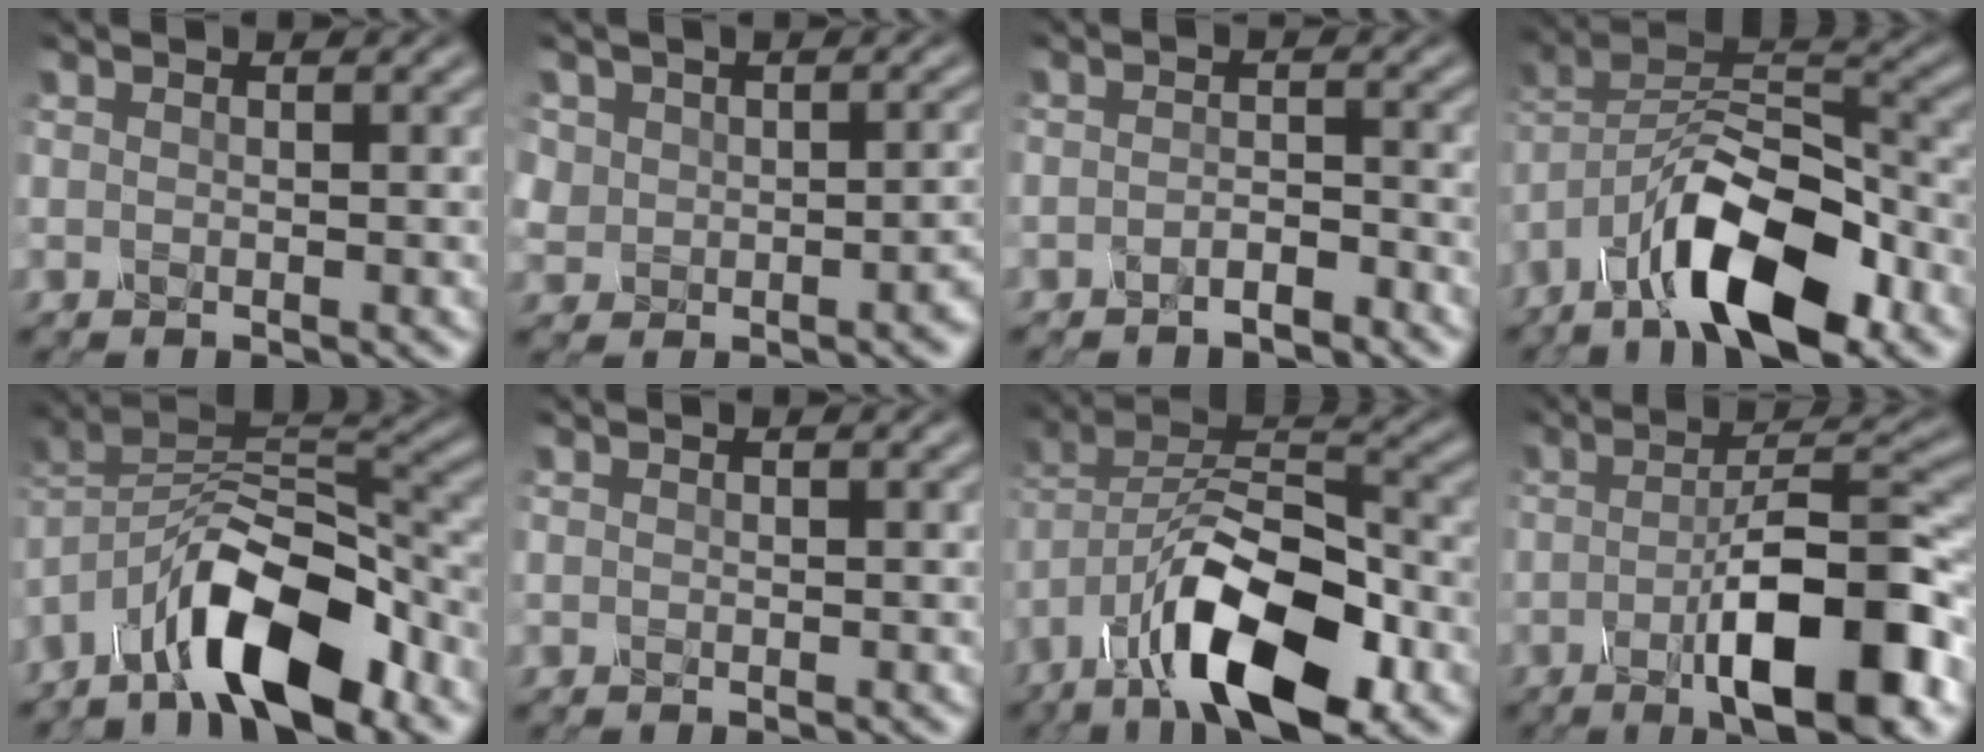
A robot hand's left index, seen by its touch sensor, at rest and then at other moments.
{"total": 2.5, "force": [-0.3, 2.5, 0.4], "torque": [0.004, -0.004, 0.004]}
{"total": 1.3, "force": [-1.3, 0.0, 0.2], "torque": [-0.009, 0.002, -0.020]}
{"total": 11.1, "force": [-7.2, 3.8, 7.5], "torque": [-0.131, 0.009, -0.133]}
{"total": 10.2, "force": [-7.1, 3.3, 6.6], "torque": [-0.103, 0.012, -0.134]}
{"total": 0.0}
{"total": 11.8, "force": [-6.7, 4.4, 8.6], "torque": [-0.159, 0.002, -0.121]}
{"total": 10.0, "force": [-3.3, 2.3, 9.2], "torque": [-0.137, 0.004, -0.053]}